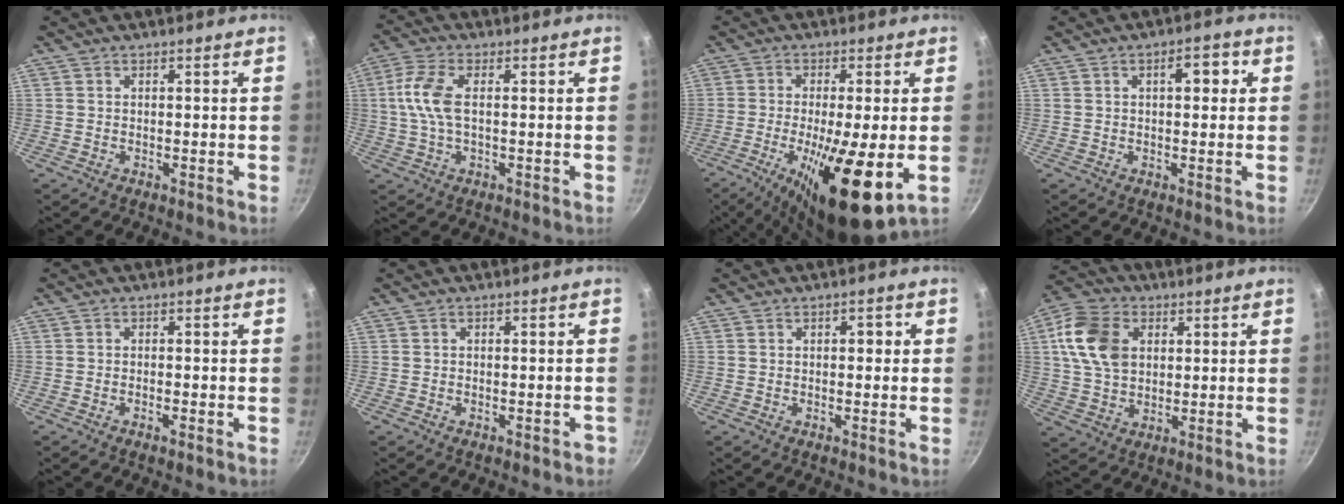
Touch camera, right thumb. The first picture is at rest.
{"total": 7.6, "force": [0.6, 3.4, 6.8], "torque": [-0.156, 0.013, 0.006]}
{"total": 16.5, "force": [-4.0, 4.0, 15.4], "torque": [-0.261, -0.013, -0.061]}
{"total": 4.5, "force": [1.1, 2.3, 3.7], "torque": [-0.035, 0.009, 0.012]}
{"total": 0.8, "force": [-0.6, 0.0, 0.6], "torque": [-0.020, 0.004, -0.013]}
{"total": 1.1, "force": [-0.8, 0.6, 0.4], "torque": [0.004, 0.015, -0.002]}
{"total": 2.0, "force": [0.3, 1.2, 1.6], "torque": [-0.014, 0.006, 0.002]}
{"total": 12.9, "force": [3.1, 9.2, 8.6], "torque": [-0.145, 0.001, 0.050]}